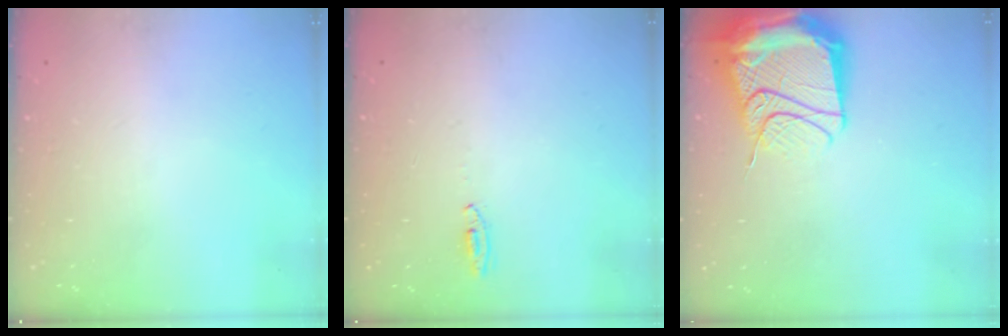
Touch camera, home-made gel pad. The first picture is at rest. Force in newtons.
{"total": 2.7, "press": 2.5, "slide": 1.0}
{"total": 24.0, "press": 20.5, "slide": 12.5}